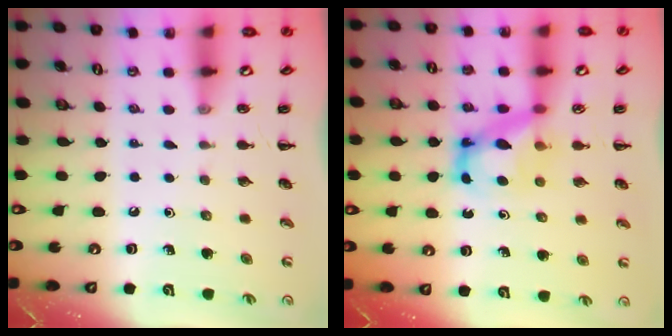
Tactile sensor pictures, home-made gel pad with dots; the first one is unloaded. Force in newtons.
{"total": 6.2, "press": 6.2, "slide": 0.3}